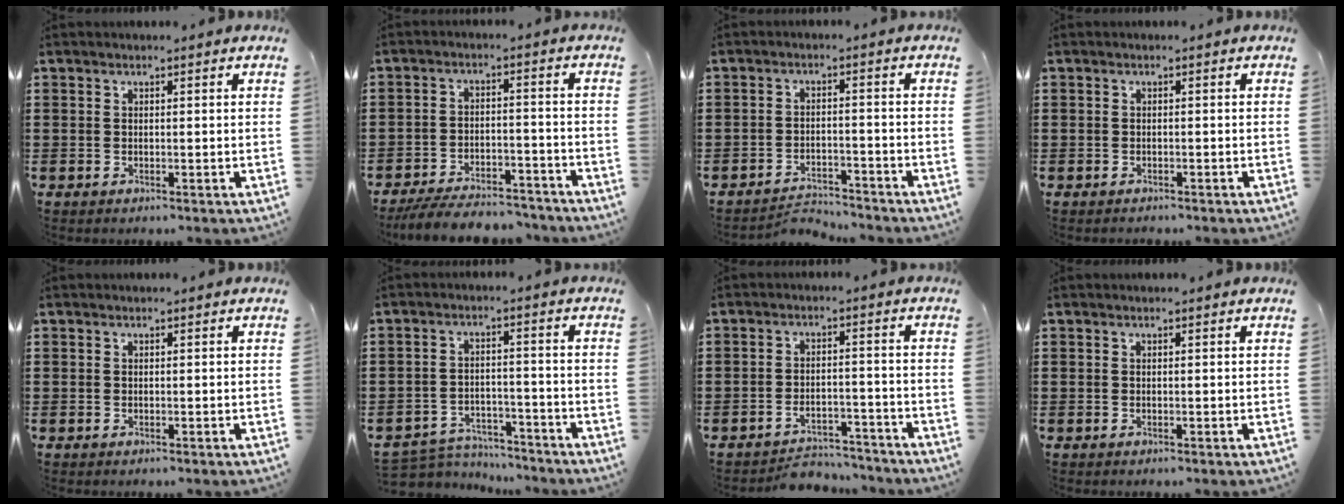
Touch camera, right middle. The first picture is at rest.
{"total": 6.2, "force": [-5.9, 0.8, 1.6], "torque": [-0.035, 0.002, -0.115]}
{"total": 3.3, "force": [-3.3, 0.4, 0.1], "torque": [-0.009, 0.001, -0.070]}
{"total": 0.8, "force": [-0.7, 0.4, -0.1], "torque": [0.001, 0.002, -0.015]}
{"total": 0.0}
{"total": 4.2, "force": [-4.1, 0.7, 0.3], "torque": [-0.018, 0.003, -0.088]}
{"total": 4.3, "force": [-4.2, 0.8, 0.6], "torque": [-0.012, 0.007, -0.087]}
{"total": 0.0}